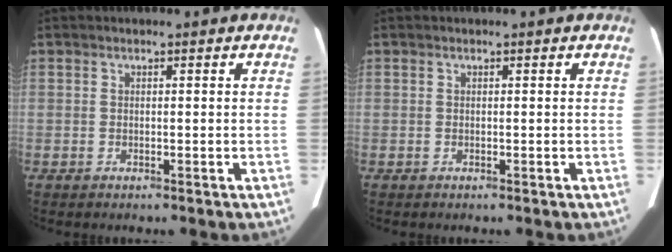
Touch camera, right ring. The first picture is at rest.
{"total": 0.0}